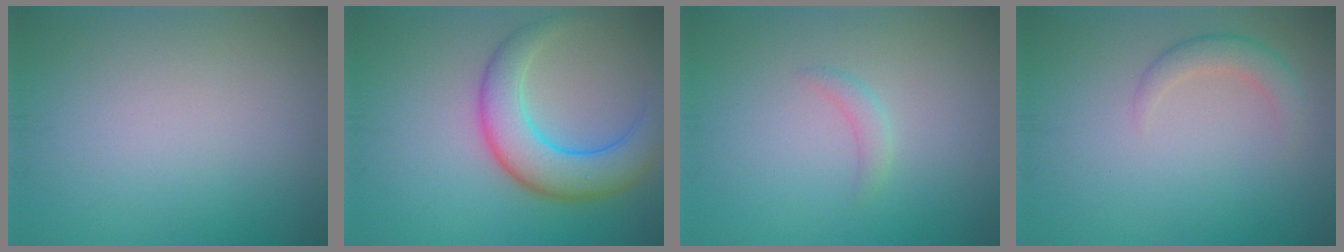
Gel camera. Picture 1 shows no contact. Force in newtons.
{"total": 6.6, "press": 6.6, "slide": 0.4}
{"total": 1.2, "press": 1.1, "slide": 0.0}
{"total": 2.2, "press": 2.2, "slide": 0.1}